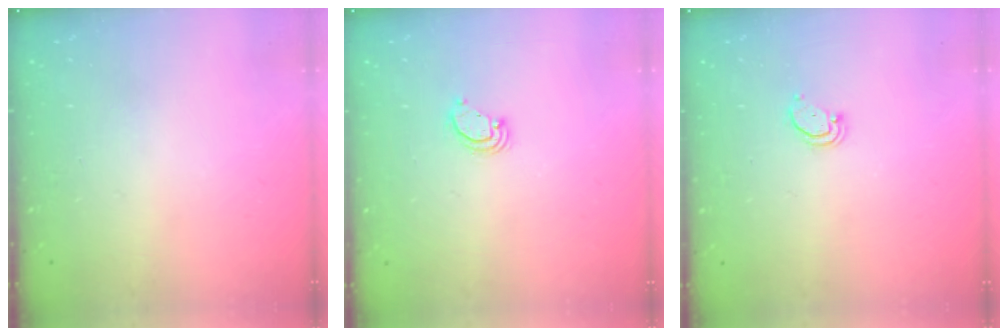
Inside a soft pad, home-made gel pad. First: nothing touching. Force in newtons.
{"total": 3.3, "press": 3.3, "slide": 0.3}
{"total": 2.1, "press": 2.1, "slide": 0.2}